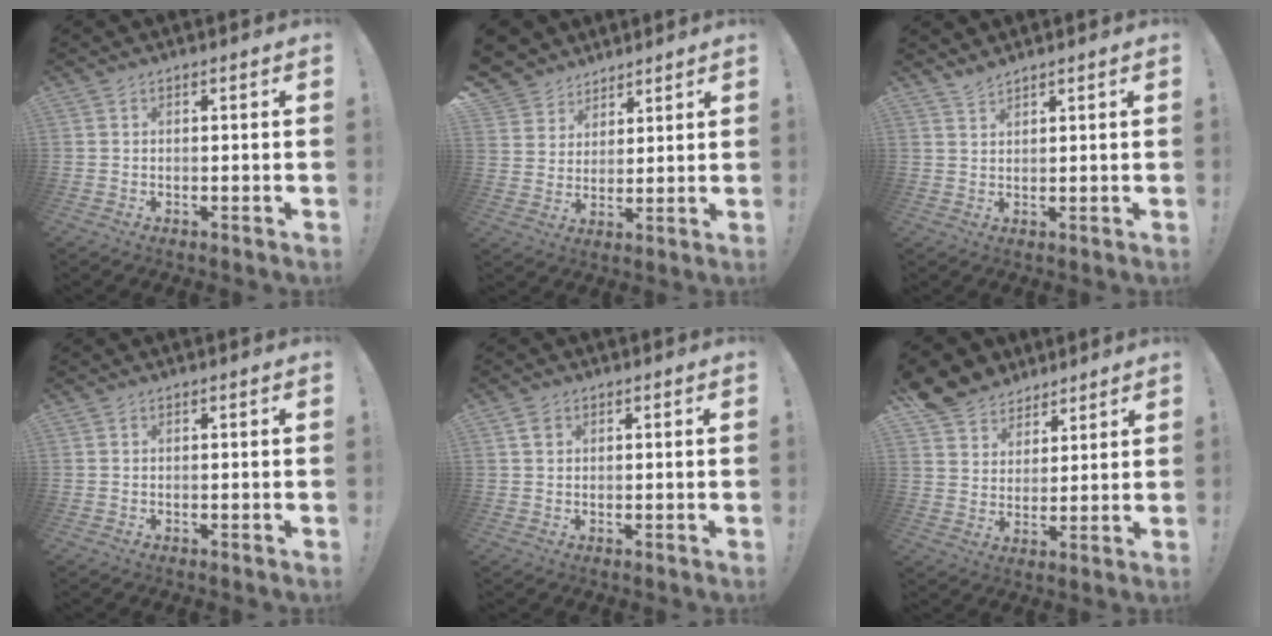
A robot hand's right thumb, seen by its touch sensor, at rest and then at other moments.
{"total": 7.2, "force": [4.9, 5.3, 0.4], "torque": [-0.016, -0.041, 0.102]}
{"total": 2.5, "force": [2.4, 0.3, 0.7], "torque": [-0.009, -0.016, 0.045]}
{"total": 0.0}
{"total": 1.9, "force": [1.0, 1.5, 0.6], "torque": [0.001, -0.003, 0.017]}
{"total": 8.8, "force": [6.4, 6.0, 0.6], "torque": [-0.017, -0.049, 0.131]}